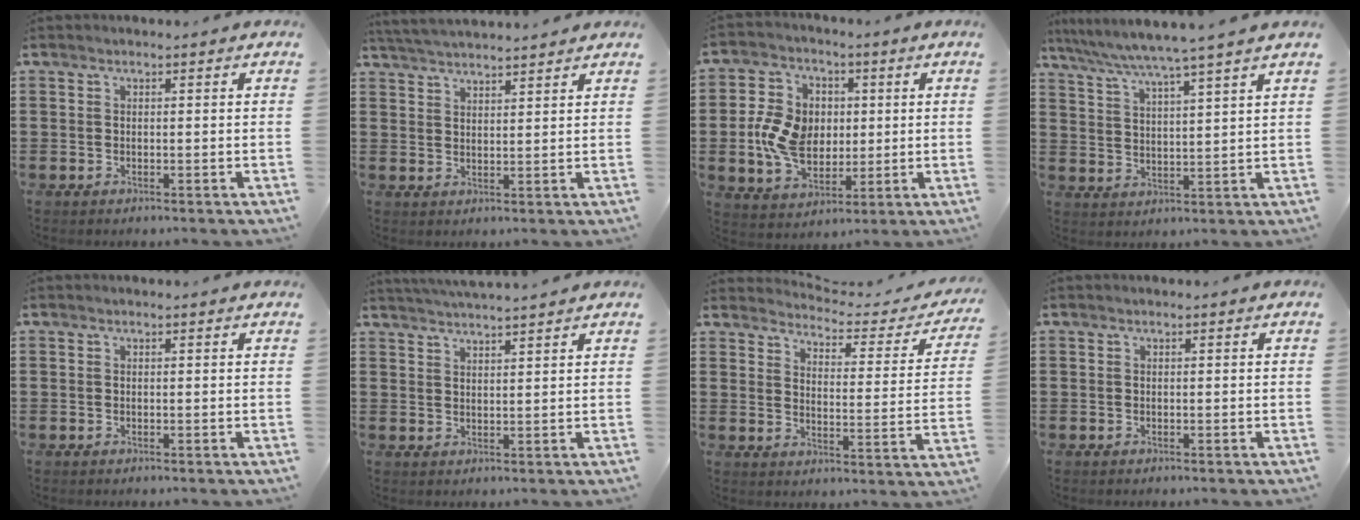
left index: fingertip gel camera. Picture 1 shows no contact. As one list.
[{"total": 3.4, "force": [3.4, -0.3, 0.5], "torque": [-0.019, -0.011, 0.062]}, {"total": 9.3, "force": [0.0, 7.2, 5.9], "torque": [-0.139, 0.011, -0.003]}, {"total": 5.7, "force": [5.0, -1.2, 2.5], "torque": [-0.068, -0.031, 0.084]}, {"total": 0.0}, {"total": 2.8, "force": [2.7, -0.6, 0.3], "torque": [-0.013, -0.011, 0.049]}, {"total": 3.2, "force": [3.2, 0.1, 0.5], "torque": [-0.027, -0.034, 0.047]}, {"total": 0.0}]